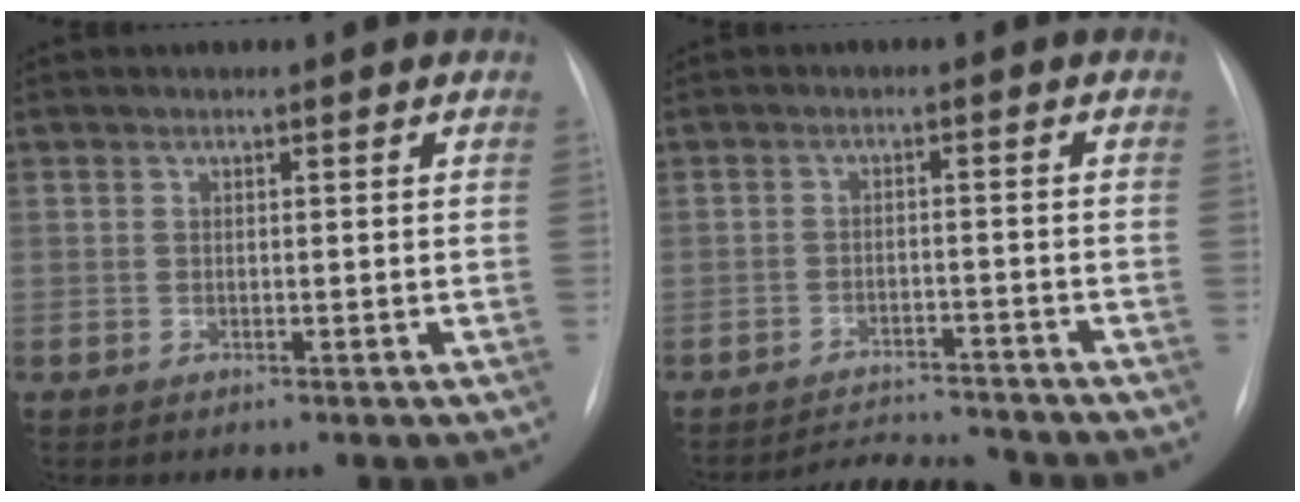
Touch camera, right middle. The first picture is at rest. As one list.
[{"total": 6.8, "force": [-6.7, 0.1, 0.7], "torque": [-0.013, -0.003, -0.106]}]